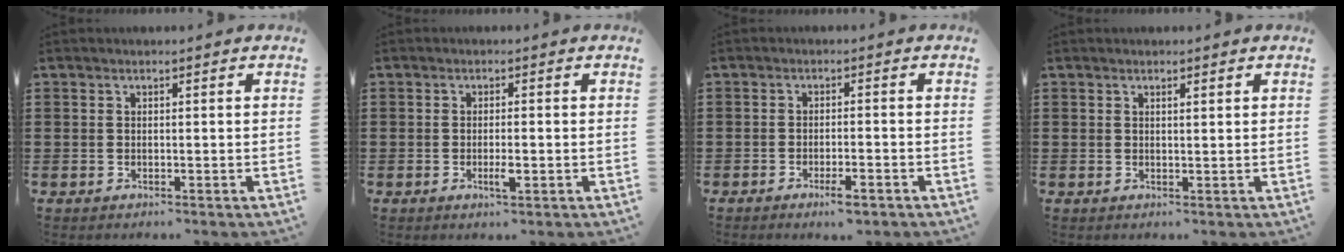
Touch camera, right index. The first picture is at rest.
{"total": 2.4, "force": [-0.9, 0.6, 2.2], "torque": [-0.043, -0.001, -0.018]}
{"total": 2.7, "force": [-1.9, 0.3, 1.8], "torque": [-0.031, 0.003, -0.034]}
{"total": 0.7, "force": [0.4, 0.1, 0.5], "torque": [-0.011, 0.000, 0.008]}